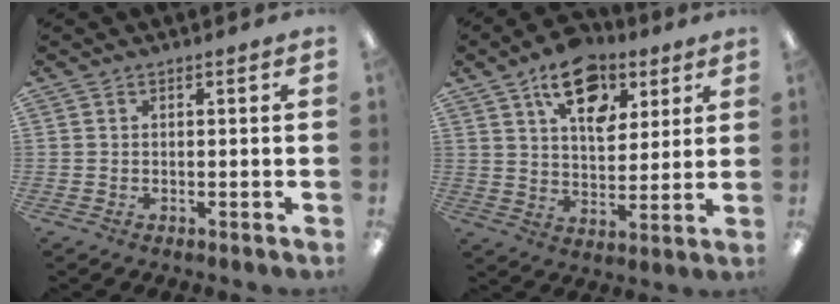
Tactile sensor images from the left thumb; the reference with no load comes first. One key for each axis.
{"total": 14.7, "fx": 8.4, "fy": 8.6, "fz": 8.5, "tx": -0.116, "ty": -0.030, "tz": 0.147}